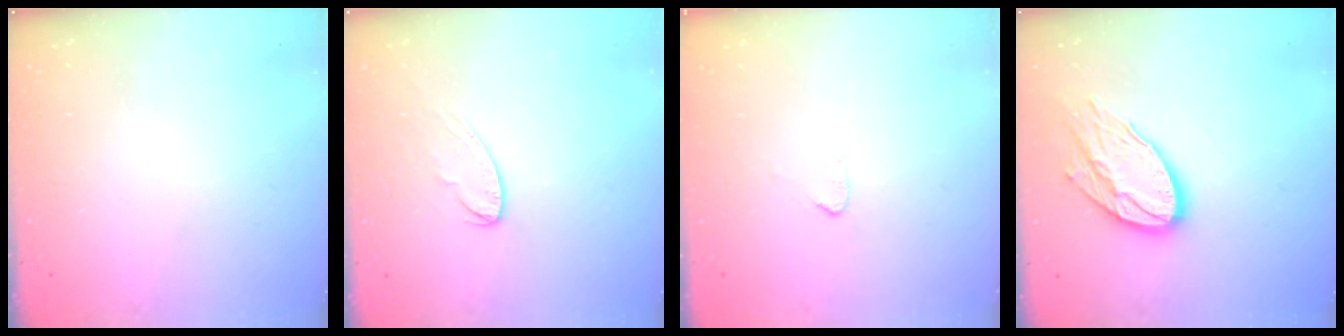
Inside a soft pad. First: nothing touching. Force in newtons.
{"total": 7.1, "press": 7.0, "slide": 0.4}
{"total": 2.7, "press": 2.7, "slide": 0.2}
{"total": 15.3, "press": 15.2, "slide": 1.2}